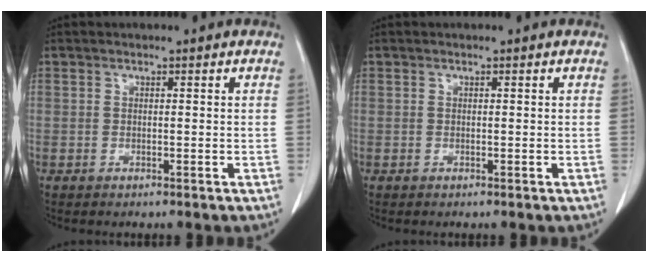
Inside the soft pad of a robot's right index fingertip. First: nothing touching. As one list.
[{"total": 0.0}]